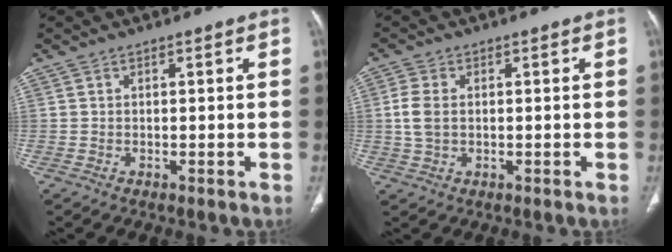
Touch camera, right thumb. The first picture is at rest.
{"total": 4.5, "force": [0.3, 2.9, 3.5], "torque": [-0.083, 0.005, 0.005]}